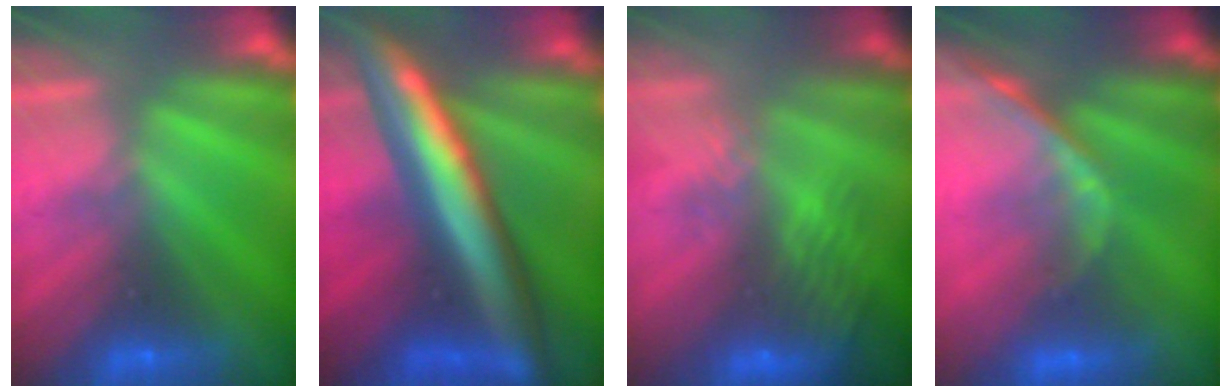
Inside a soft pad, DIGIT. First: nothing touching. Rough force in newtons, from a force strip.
{"total": 6.3}
{"total": 6.6}
{"total": 1.2}